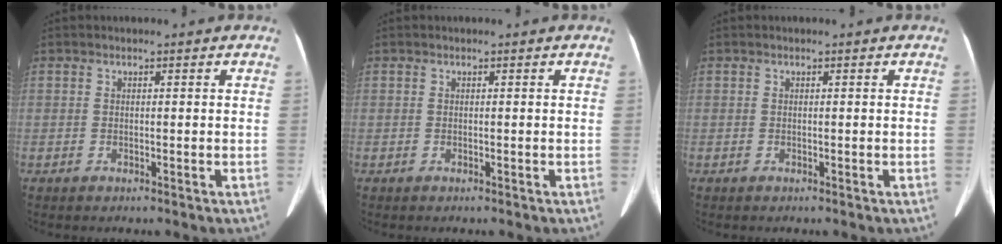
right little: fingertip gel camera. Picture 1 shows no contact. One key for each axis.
{"total": 0.0}
{"total": 0.0}